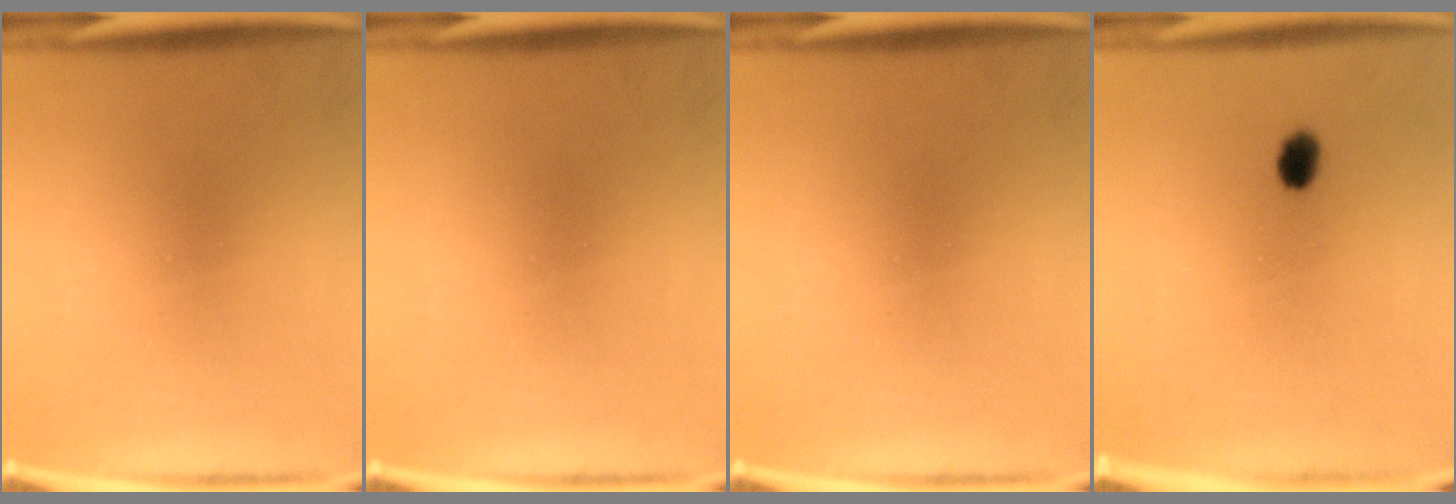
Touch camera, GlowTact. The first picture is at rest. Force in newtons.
{"total": 0.0}
{"total": 0.0}
{"total": 2.5}